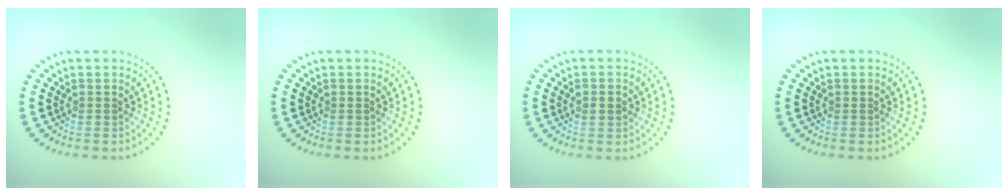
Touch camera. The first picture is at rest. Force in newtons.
{"total": 0.0}
{"total": 1.7, "press": 1.6, "slide": 0.3}
{"total": 0.0}